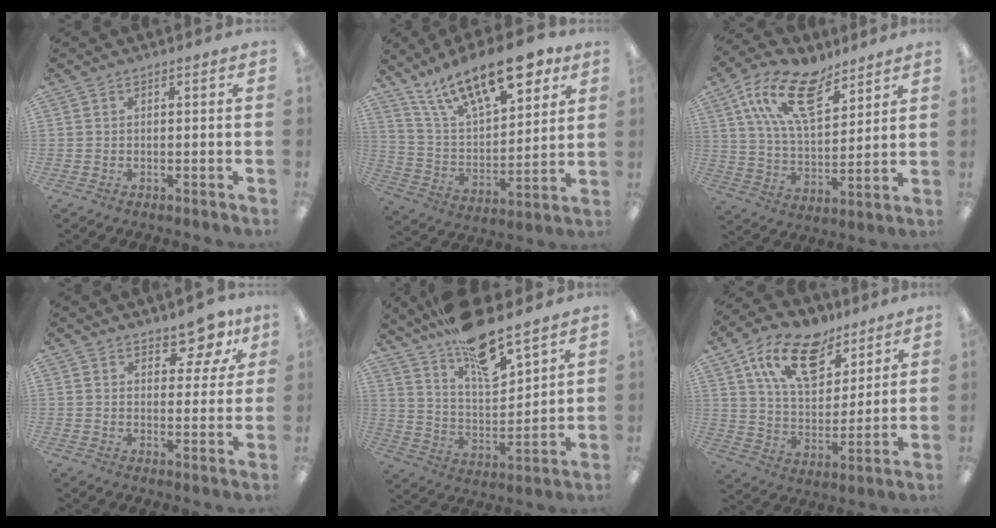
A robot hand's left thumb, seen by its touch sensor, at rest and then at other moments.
{"total": 21.5, "force": [14.3, 8.6, 13.5], "torque": [-0.228, -0.072, 0.247]}
{"total": 17.8, "force": [10.4, 8.6, 11.6], "torque": [-0.209, -0.033, 0.188]}
{"total": 8.6, "force": [6.8, 3.8, 3.5], "torque": [-0.026, -0.052, 0.117]}
{"total": 17.6, "force": [14.5, 4.3, 9.0], "torque": [-0.158, -0.098, 0.251]}
{"total": 17.1, "force": [10.2, 9.5, 10.0], "torque": [-0.171, -0.037, 0.184]}